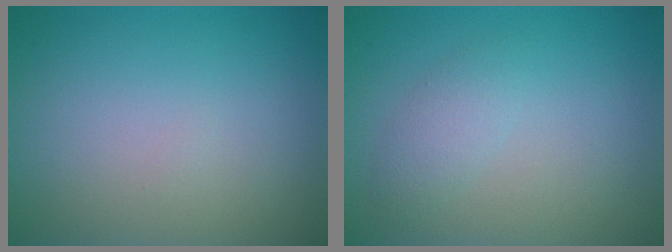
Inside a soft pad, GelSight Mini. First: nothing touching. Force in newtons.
{"total": 1.7, "press": 1.7, "slide": 0.0}